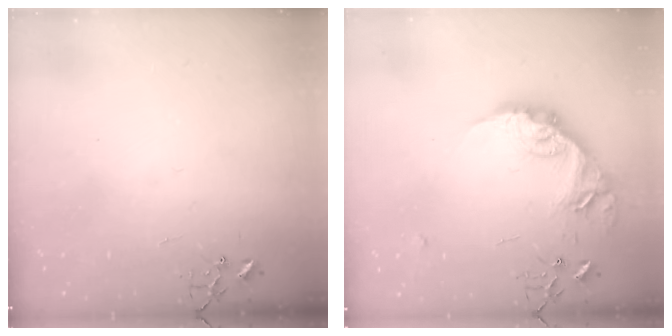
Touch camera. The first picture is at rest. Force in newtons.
{"total": 17.6, "press": 17.6, "slide": 0.8}